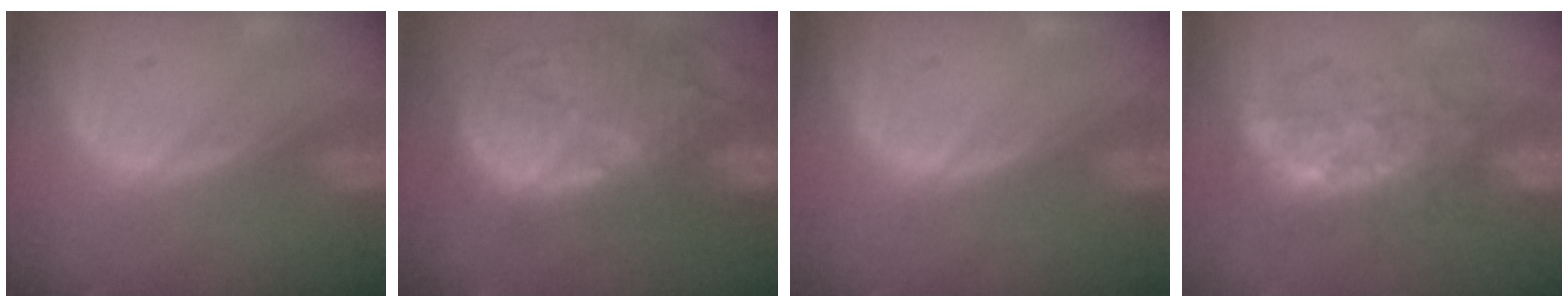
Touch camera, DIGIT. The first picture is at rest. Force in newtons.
{"total": 15.4, "press": 13.4, "slide": 7.5}
{"total": 0.0}
{"total": 8.8, "press": 7.5, "slide": 4.5}